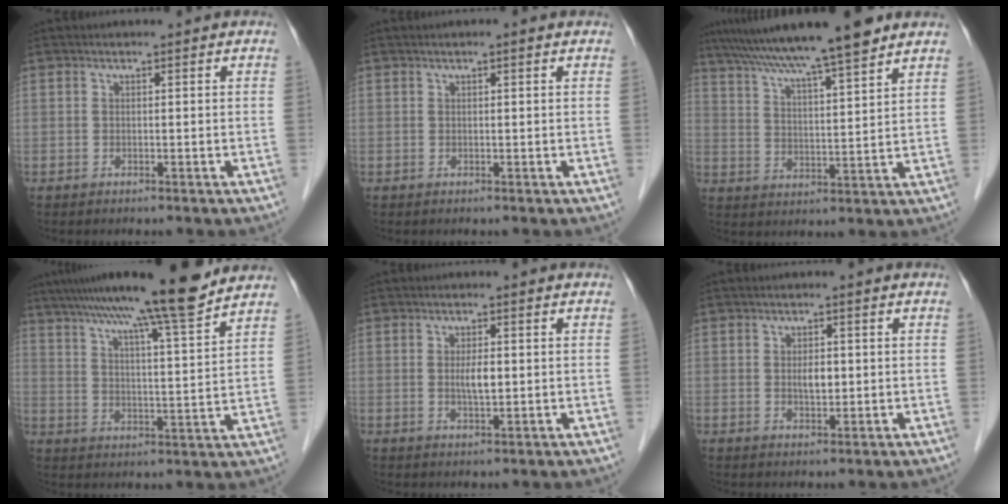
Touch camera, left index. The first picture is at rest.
{"total": 0.8, "force": [0.4, 0.1, 0.7], "torque": [-0.012, 0.003, 0.004]}
{"total": 15.9, "force": [13.0, 0.0, 9.1], "torque": [-0.155, 0.022, 0.204]}
{"total": 17.4, "force": [14.3, -0.5, 9.9], "torque": [-0.161, 0.015, 0.209]}
{"total": 2.8, "force": [0.0, 0.7, 2.7], "torque": [-0.050, -0.003, 0.001]}
{"total": 2.4, "force": [0.0, 1.1, 2.1], "torque": [-0.038, -0.002, 0.001]}